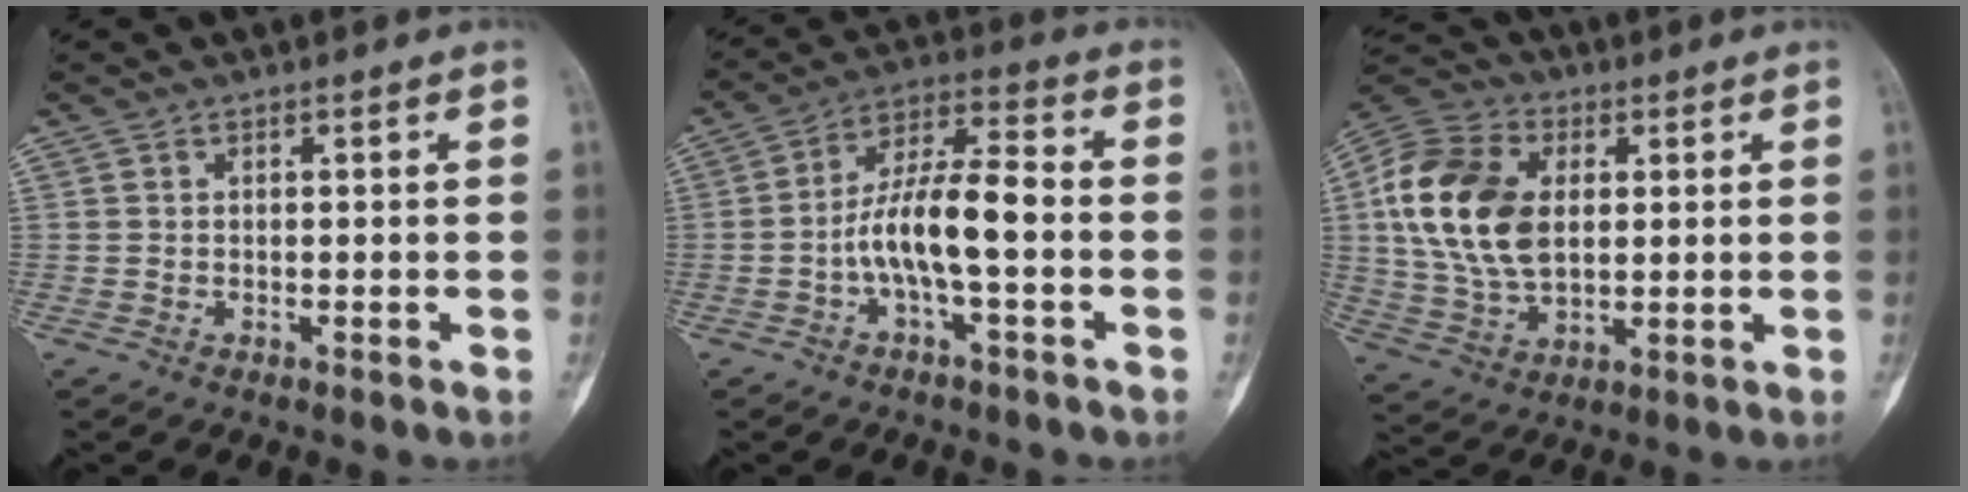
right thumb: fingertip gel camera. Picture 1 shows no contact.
{"total": 11.3, "force": [-2.4, 3.4, 10.5], "torque": [-0.201, 0.042, -0.046]}
{"total": 18.3, "force": [3.0, 11.7, 13.7], "torque": [-0.266, 0.003, 0.053]}